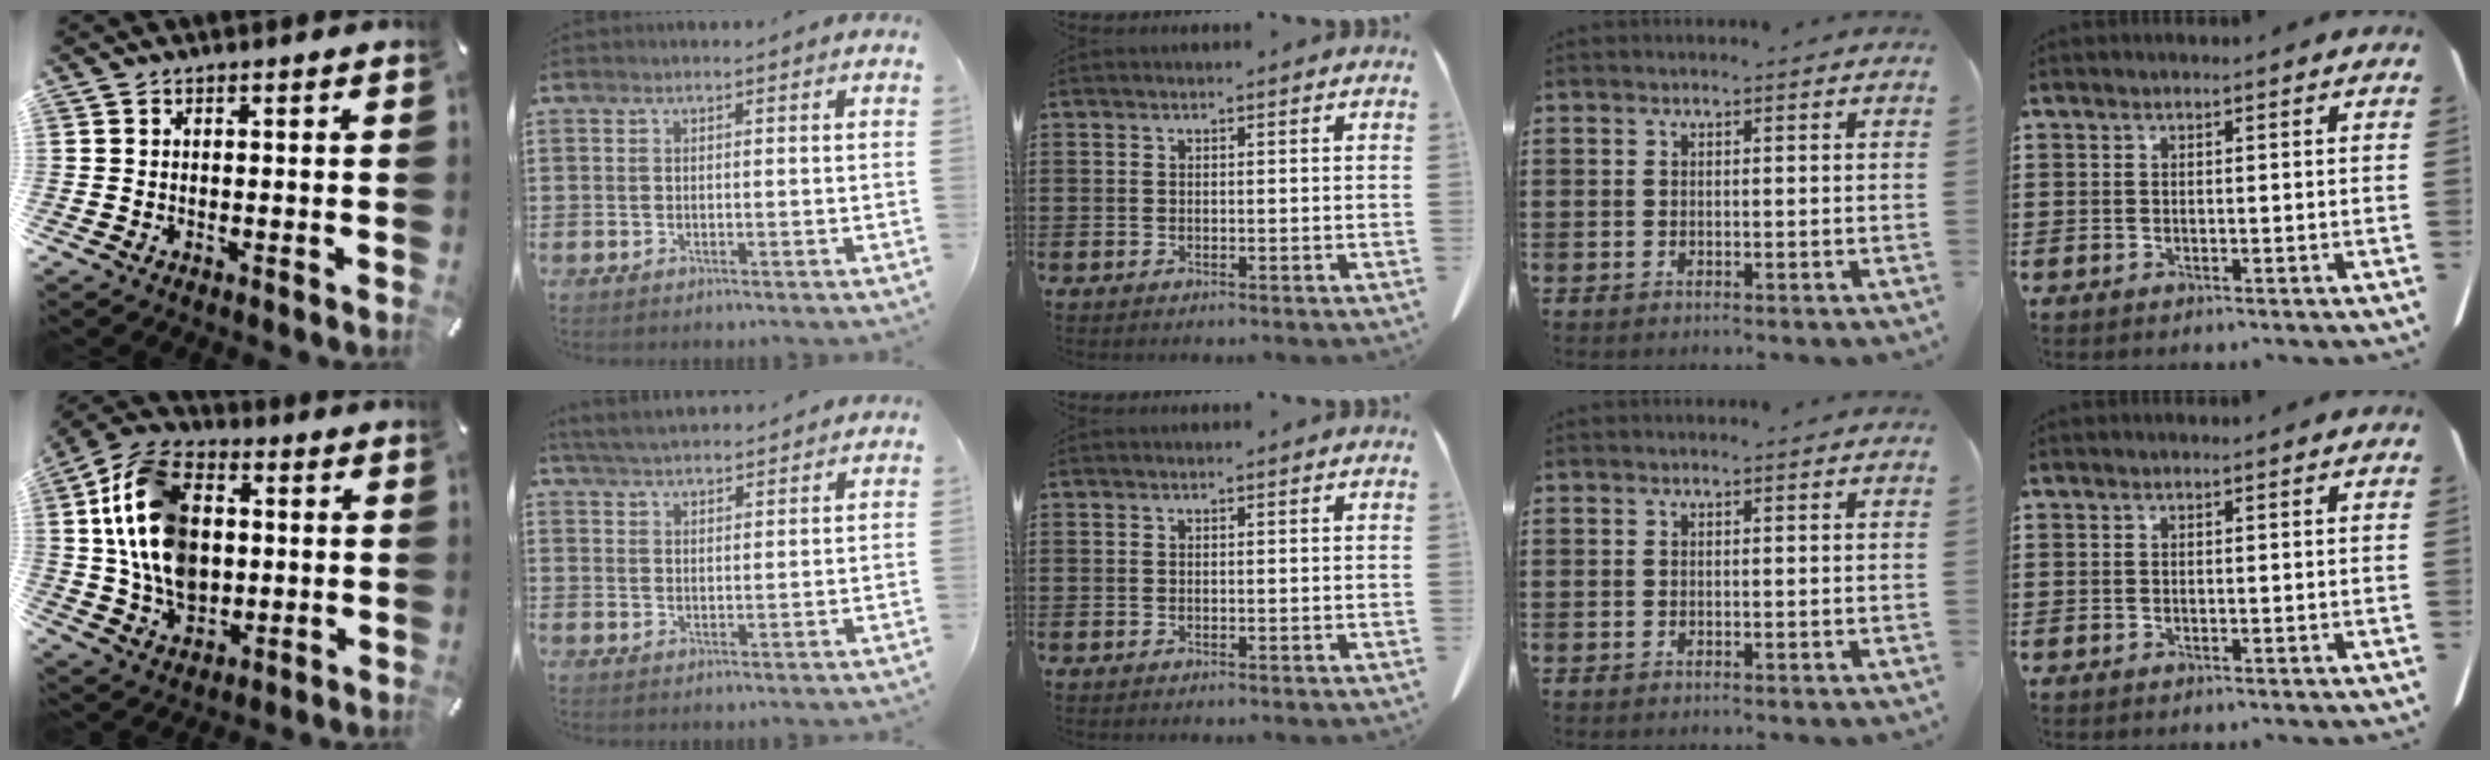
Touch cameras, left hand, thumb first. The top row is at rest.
{"thumb": {"total": 17.5, "force": [1.0, 12.8, 11.8], "torque": [-0.271, 0.009, 0.020]}, "index": {"total": 4.4, "force": [4.3, 0.2, 0.9], "torque": [-0.032, -0.012, 0.079]}}